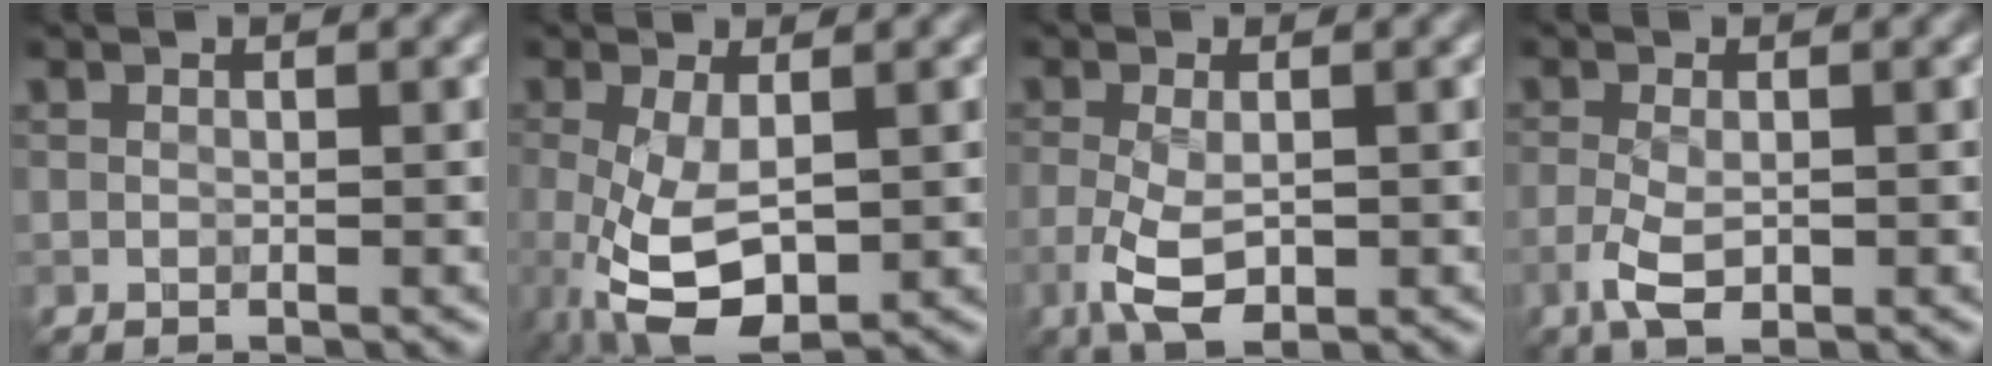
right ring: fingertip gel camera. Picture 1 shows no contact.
{"total": 6.2, "force": [-1.4, 2.7, 5.4], "torque": [-0.127, -0.014, -0.018]}
{"total": 3.6, "force": [-1.3, 1.3, 3.1], "torque": [-0.071, -0.009, -0.021]}
{"total": 2.8, "force": [-1.4, 0.9, 2.2], "torque": [-0.052, -0.008, -0.026]}